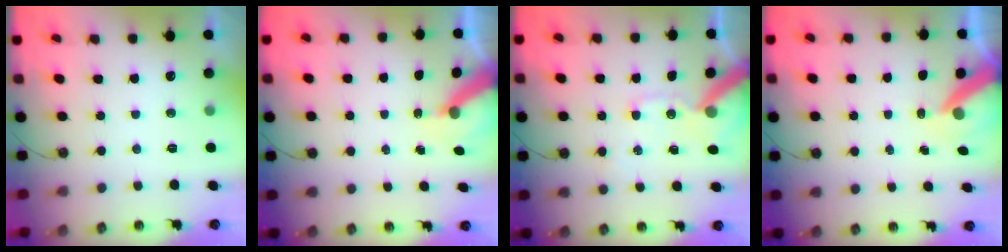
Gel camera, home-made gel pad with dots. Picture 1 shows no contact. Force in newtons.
{"total": 5.7, "press": 5.7, "slide": 0.7}
{"total": 12.9, "press": 12.8, "slide": 1.7}
{"total": 9.0, "press": 8.9, "slide": 0.8}